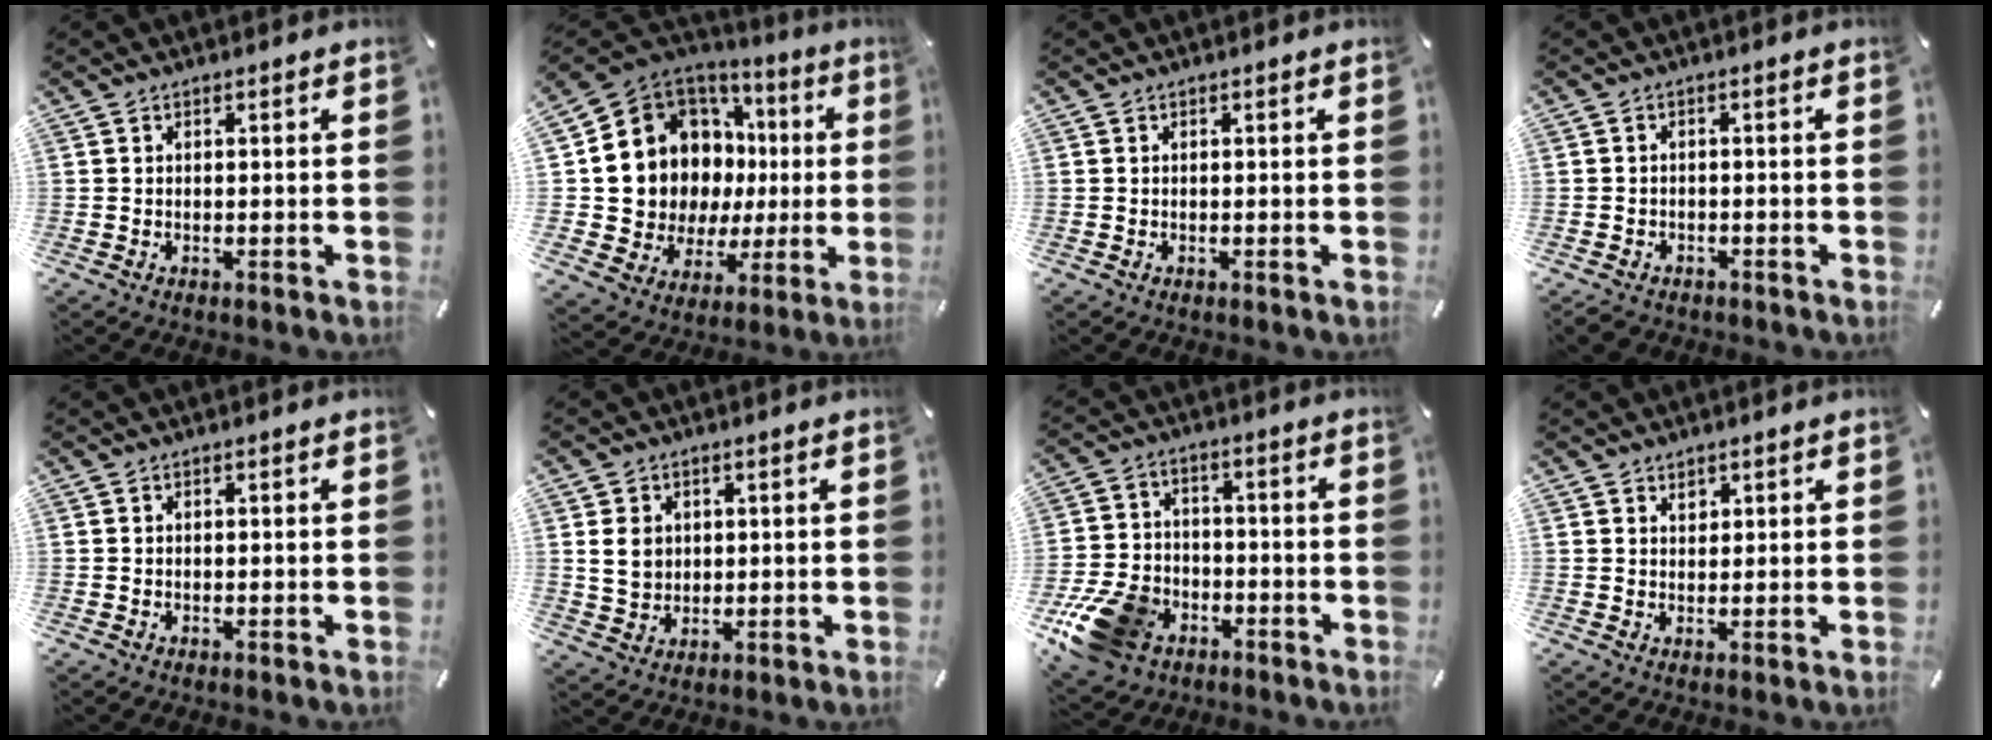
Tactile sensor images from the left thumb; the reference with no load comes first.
{"total": 12.3, "force": [3.6, 11.0, 4.3], "torque": [-0.081, -0.069, 0.091]}
{"total": 0.0}
{"total": 2.4, "force": [-1.8, 1.5, 0.6], "torque": [-0.018, 0.010, -0.040]}
{"total": 0.0}
{"total": 5.8, "force": [1.2, 5.1, 2.4], "torque": [-0.048, 0.001, 0.020]}
{"total": 14.4, "force": [-7.1, 10.3, 7.1], "torque": [-0.140, 0.045, -0.124]}
{"total": 1.7, "force": [1.2, 1.2, 0.4], "torque": [0.007, -0.006, 0.018]}